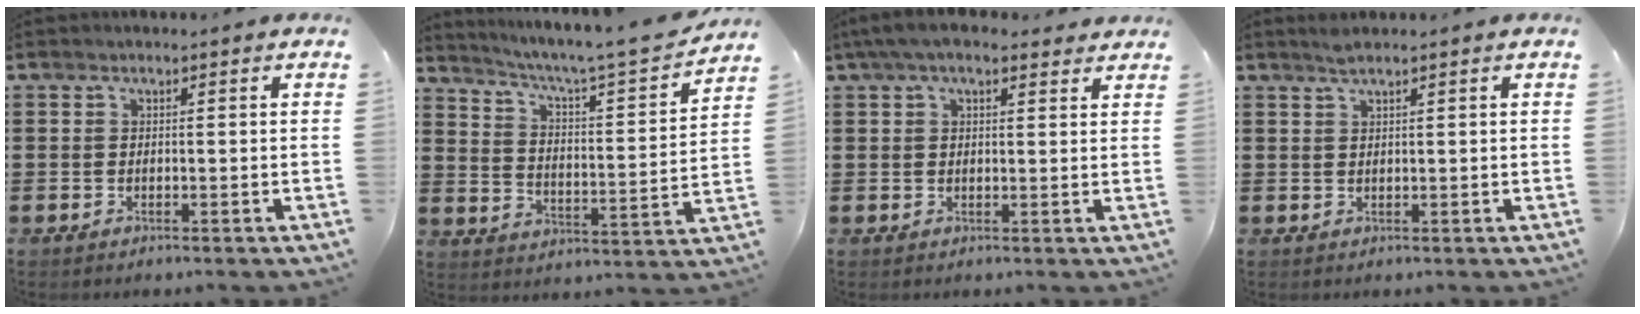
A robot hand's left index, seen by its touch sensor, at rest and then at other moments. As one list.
[{"total": 4.9, "force": [4.1, -0.2, 2.6], "torque": [-0.073, -0.038, 0.058]}, {"total": 4.8, "force": [3.6, 1.6, 2.7], "torque": [-0.062, 0.002, 0.066]}, {"total": 1.6, "force": [1.3, 0.1, 1.0], "torque": [-0.021, 0.000, 0.024]}]